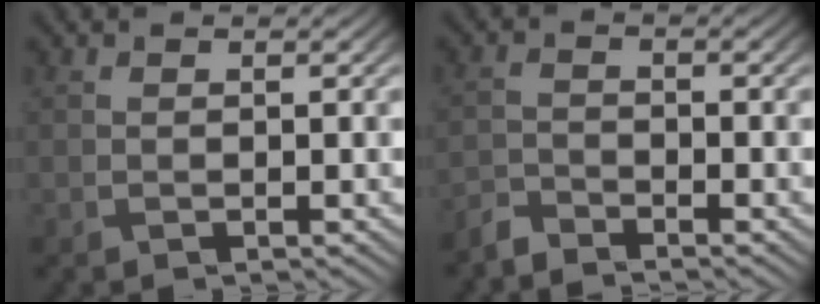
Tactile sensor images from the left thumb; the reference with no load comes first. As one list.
[{"total": 2.6, "force": [-2.5, 0.3, 0.5], "torque": [-0.011, -0.006, -0.063]}]